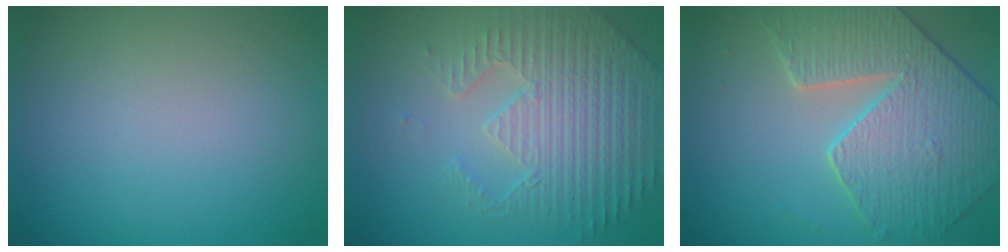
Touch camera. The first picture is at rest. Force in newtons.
{"total": 5.3, "press": 4.7, "slide": 2.4}
{"total": 5.3, "press": 5.0, "slide": 1.8}